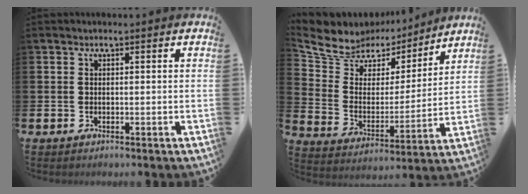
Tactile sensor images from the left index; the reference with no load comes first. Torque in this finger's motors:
{"motor_torque": [1.07, -1.07, 0.27, 0.08]}